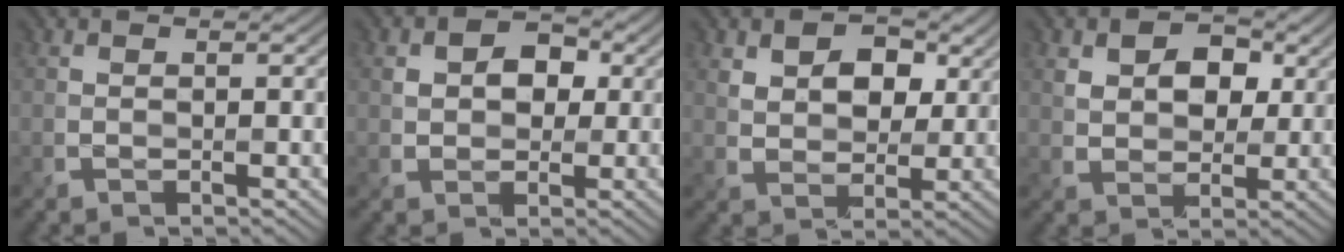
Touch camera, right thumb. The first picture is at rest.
{"total": 4.9, "force": [1.2, 3.8, 2.8], "torque": [-0.059, 0.005, 0.012]}
{"total": 7.3, "force": [3.1, 5.0, 4.3], "torque": [-0.095, -0.003, 0.045]}
{"total": 6.7, "force": [2.6, 4.8, 3.9], "torque": [-0.085, -0.001, 0.035]}